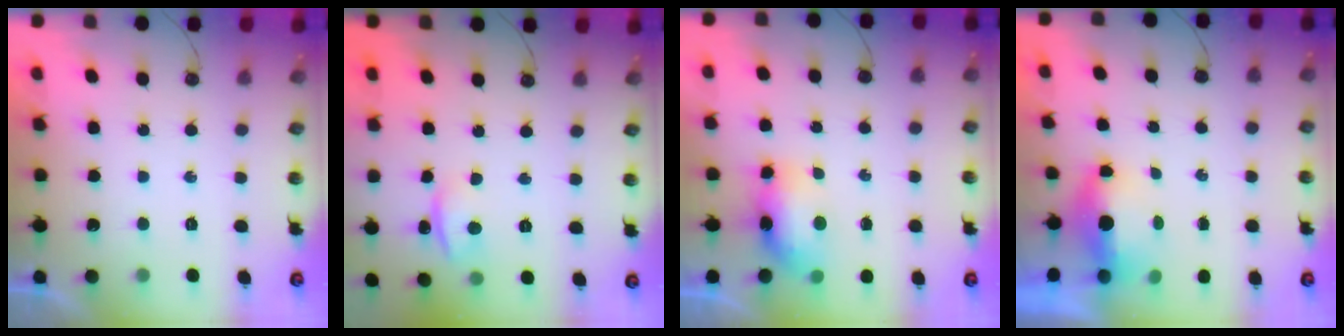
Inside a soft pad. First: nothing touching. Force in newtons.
{"total": 1.6, "press": 1.4, "slide": 0.7}
{"total": 7.4, "press": 7.4, "slide": 0.7}
{"total": 9.1, "press": 6.1, "slide": 6.7}